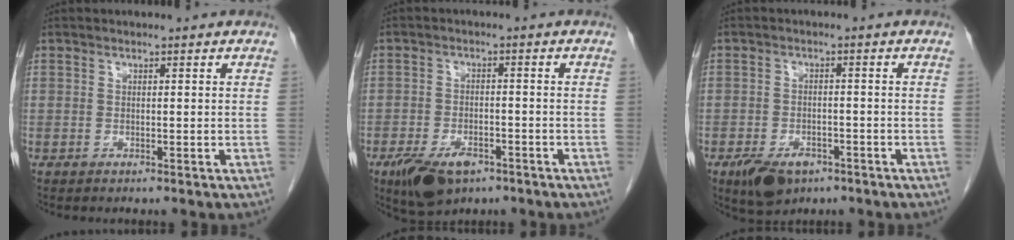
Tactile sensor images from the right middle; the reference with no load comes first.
{"total": 7.8, "force": [-4.8, 3.8, 4.9], "torque": [-0.088, -0.008, -0.076]}
{"total": 6.2, "force": [-3.8, 3.4, 3.6], "torque": [-0.064, -0.003, -0.055]}